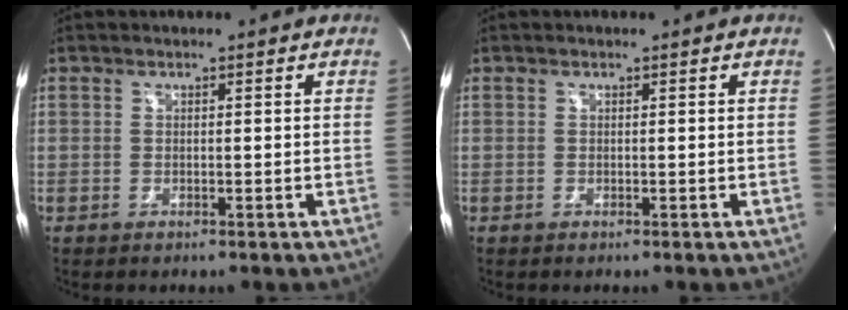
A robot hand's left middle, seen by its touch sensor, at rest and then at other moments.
{"total": 0.0}